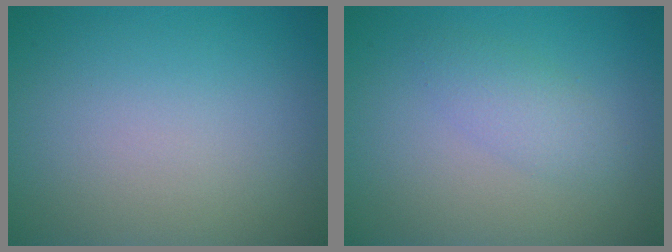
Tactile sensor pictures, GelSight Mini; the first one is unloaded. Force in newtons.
{"total": 2.1, "press": 2.1, "slide": 0.1}